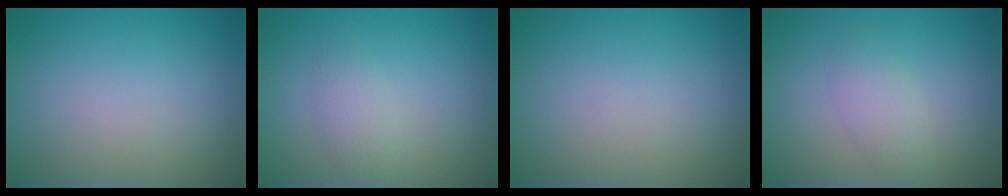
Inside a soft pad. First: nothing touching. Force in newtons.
{"total": 1.7, "press": 1.7, "slide": 0.0}
{"total": 0.0}
{"total": 1.7, "press": 1.7, "slide": 0.1}